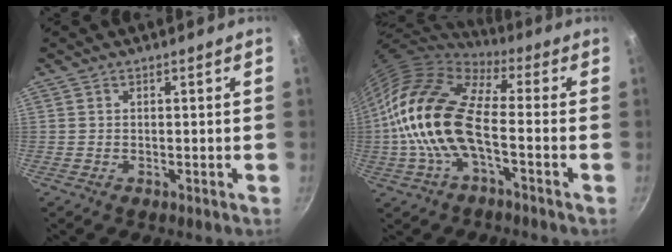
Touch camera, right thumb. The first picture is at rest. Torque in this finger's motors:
{"motor_torque": [-0.15, 1.96, 2.22, -0.56, 0.88]}